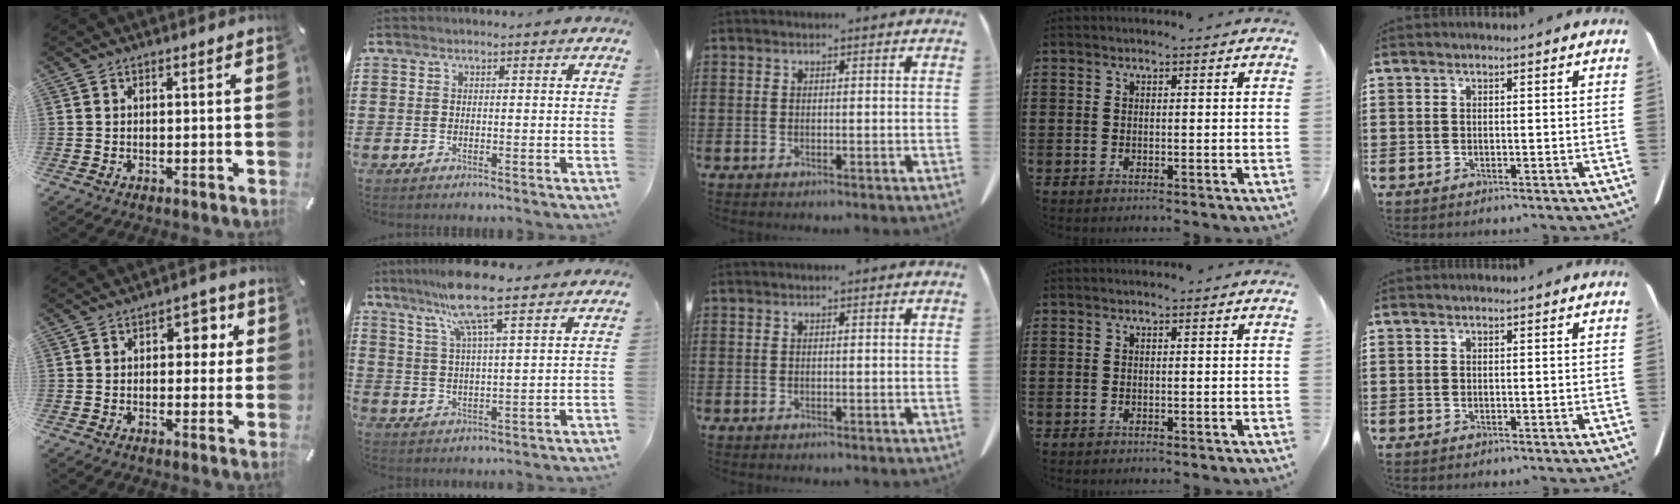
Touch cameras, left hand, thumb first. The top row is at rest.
{"thumb": {"total": 4.8, "force": [0.7, 3.5, 3.3], "torque": [-0.030, -0.003, -0.001]}, "index": {"total": 10.7, "force": [7.8, 0.8, 7.4], "torque": [-0.154, -0.016, 0.135]}}